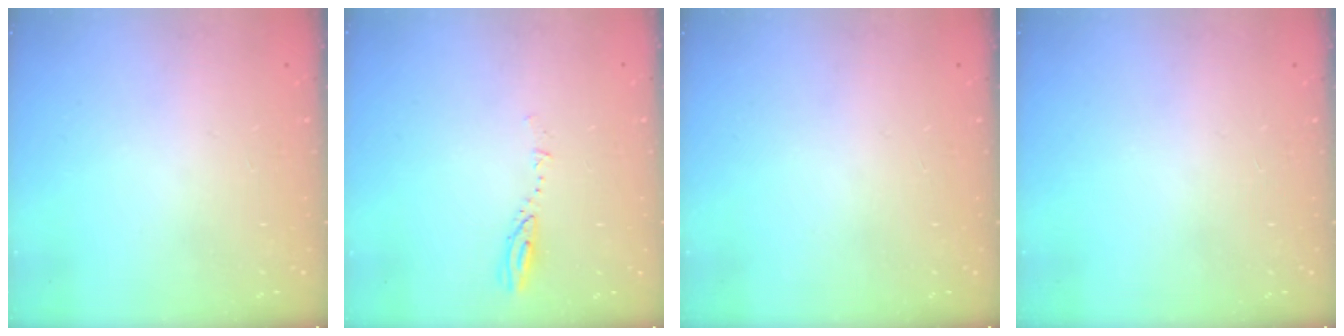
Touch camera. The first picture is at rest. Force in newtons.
{"total": 3.1, "press": 3.1, "slide": 0.3}
{"total": 0.0}
{"total": 0.0}